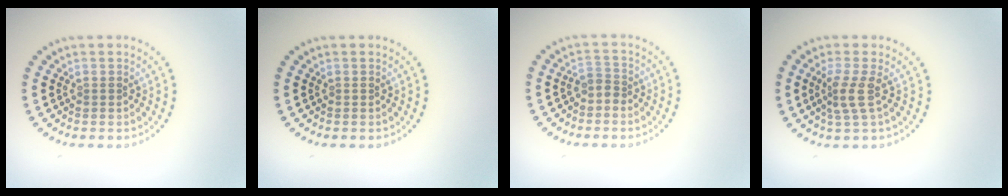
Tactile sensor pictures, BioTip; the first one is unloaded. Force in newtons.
{"total": 0.0}
{"total": 1.6, "press": 1.2, "slide": 1.0}
{"total": 2.3, "press": 1.6, "slide": 1.7}